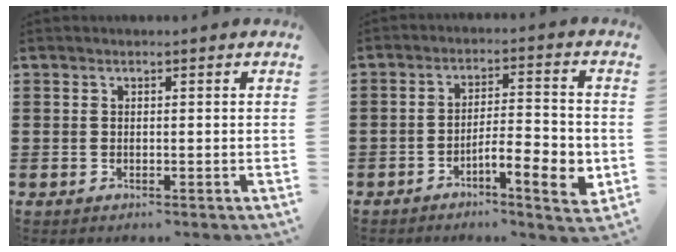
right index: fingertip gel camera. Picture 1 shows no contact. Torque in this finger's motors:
{"motor_torque": [1.16, -0.98, 0.50, 0.11]}